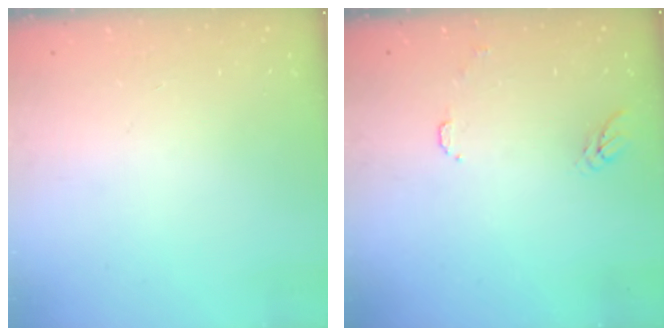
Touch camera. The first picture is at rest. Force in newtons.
{"total": 8.0, "press": 8.0, "slide": 0.7}